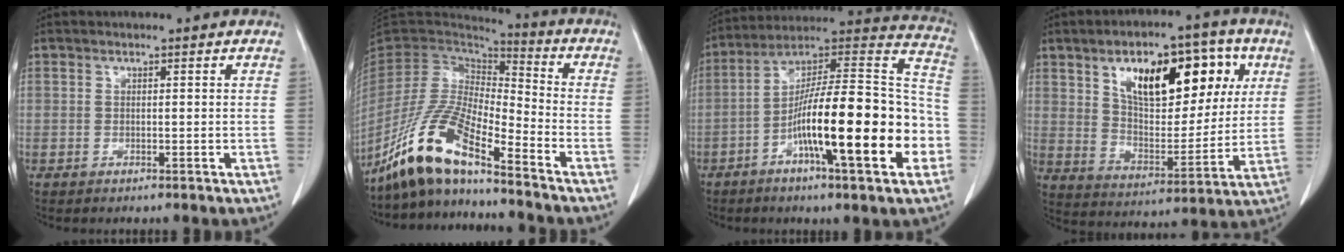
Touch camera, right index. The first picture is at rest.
{"total": 14.4, "force": [-10.5, 2.2, 9.6], "torque": [-0.195, -0.009, -0.199]}
{"total": 23.5, "force": [-7.1, 3.3, 22.2], "torque": [-0.306, 0.012, -0.114]}
{"total": 18.4, "force": [7.3, 8.4, 14.6], "torque": [-0.222, 0.028, 0.121]}